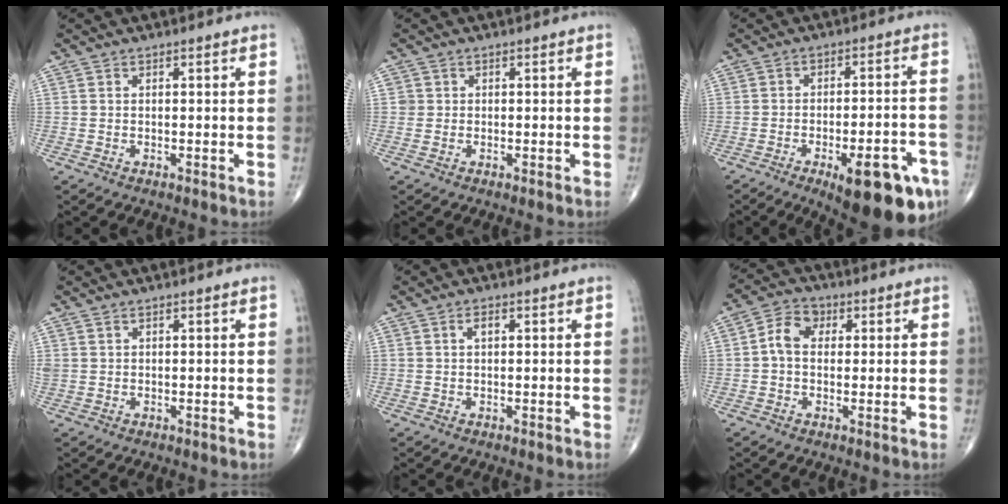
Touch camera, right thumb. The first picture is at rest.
{"total": 1.0, "force": [0.1, 1.0, 0.0], "torque": [0.007, 0.003, 0.000]}
{"total": 17.1, "force": [-8.6, 5.8, 13.6], "torque": [-0.129, 0.037, -0.107]}
{"total": 1.0, "force": [0.6, 0.7, 0.4], "torque": [-0.005, 0.002, 0.013]}
{"total": 1.7, "force": [0.6, 0.8, 1.4], "torque": [-0.026, 0.002, 0.010]}
{"total": 5.6, "force": [0.4, 4.2, 3.7], "torque": [-0.059, 0.016, -0.002]}